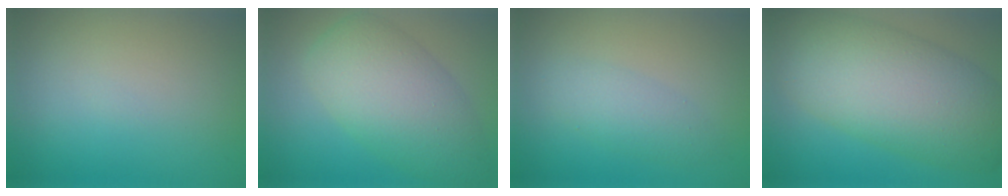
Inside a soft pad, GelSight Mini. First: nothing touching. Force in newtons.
{"total": 7.8, "press": 7.8, "slide": 0.5}
{"total": 2.5, "press": 2.5, "slide": 0.1}
{"total": 12.3, "press": 12.3, "slide": 0.4}